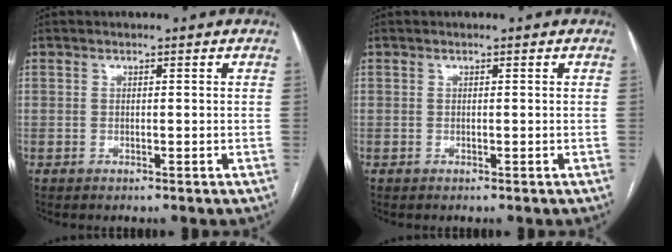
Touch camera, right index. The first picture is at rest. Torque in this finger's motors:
{"motor_torque": [0.00, 0.00, 0.00, 0.00]}